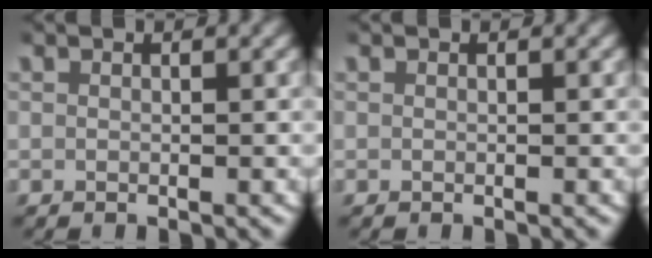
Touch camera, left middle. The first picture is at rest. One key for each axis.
{"total": 0.0}